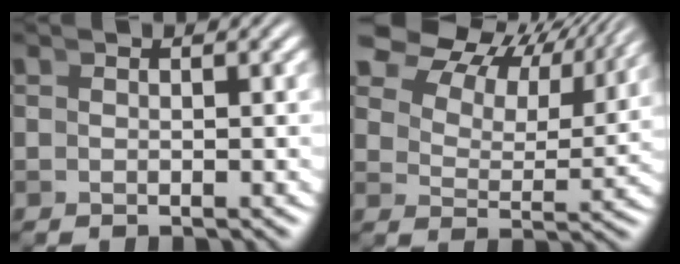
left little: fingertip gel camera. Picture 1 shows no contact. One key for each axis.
{"total": 10.1, "fx": 6.5, "fy": 5.7, "fz": 5.1, "tx": -0.089, "ty": 0.033, "tz": 0.083}